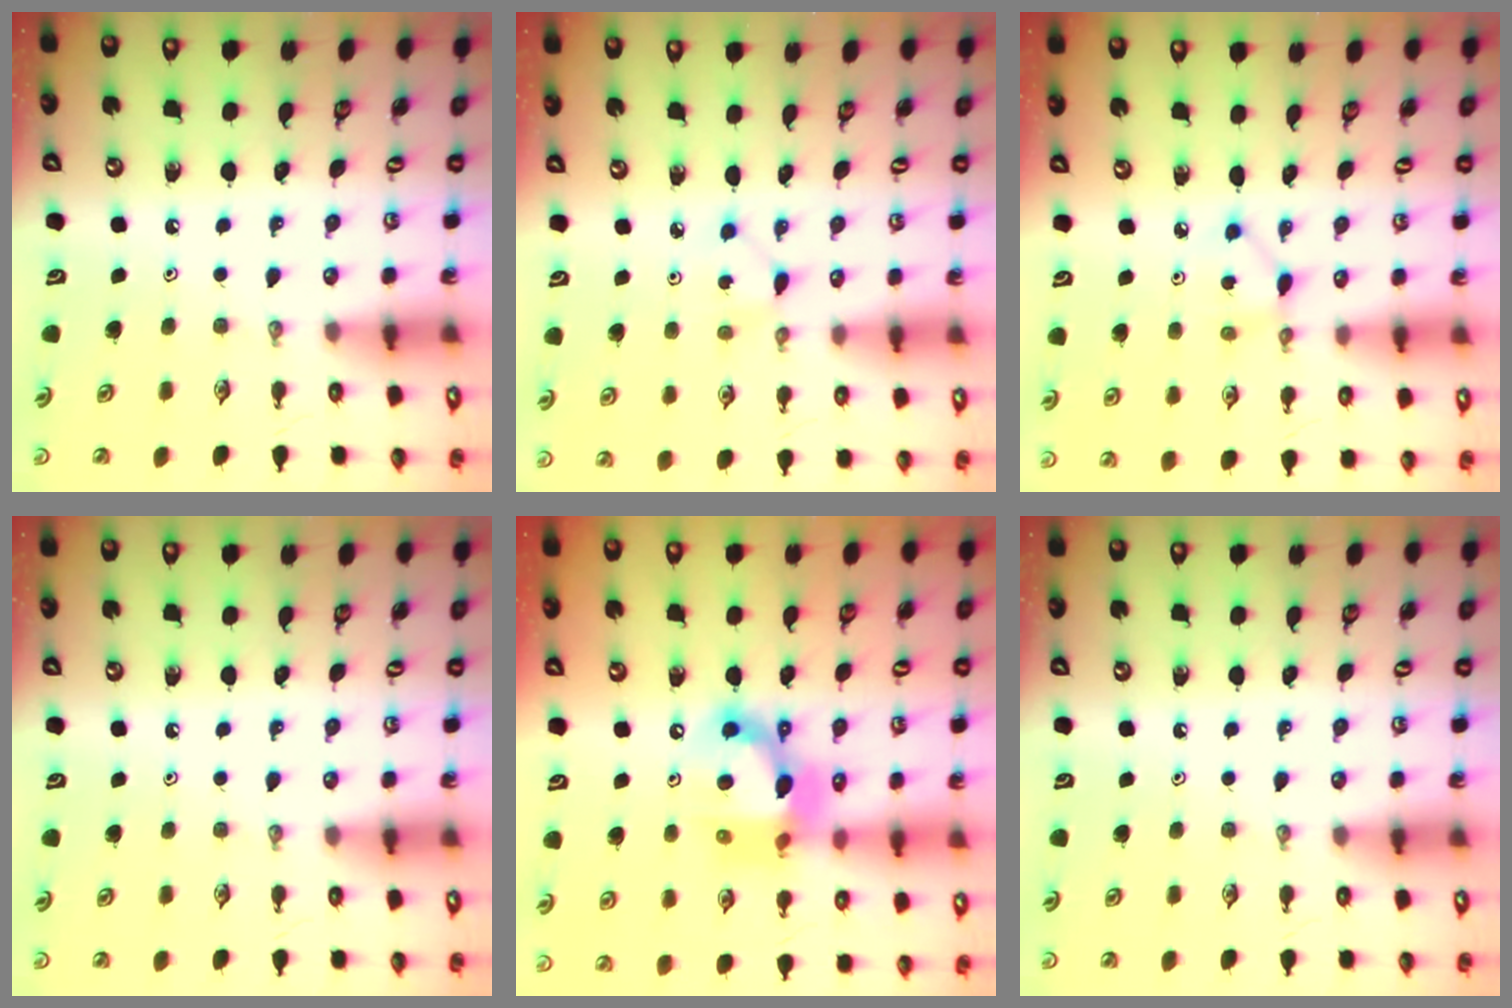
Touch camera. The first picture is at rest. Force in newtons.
{"total": 2.6, "press": 2.6, "slide": 0.3}
{"total": 3.3, "press": 3.3, "slide": 0.1}
{"total": 0.0}
{"total": 13.4, "press": 13.4, "slide": 0.9}
{"total": 0.0}